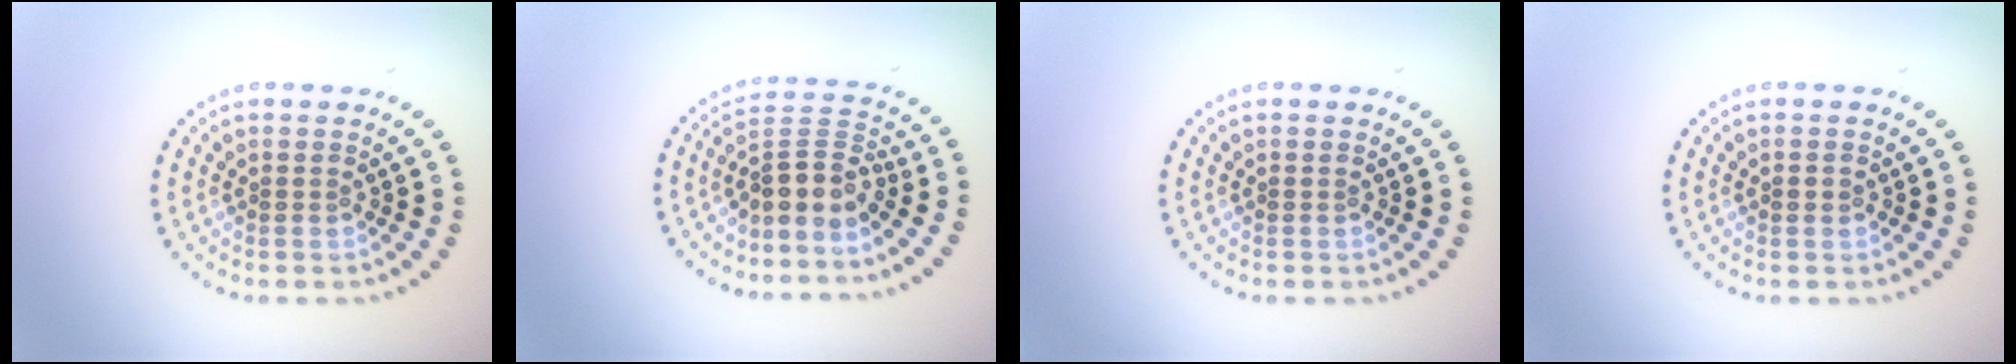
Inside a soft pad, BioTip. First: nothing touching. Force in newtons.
{"total": 3.6, "press": 2.6, "slide": 2.6}
{"total": 0.0}
{"total": 1.0, "press": 0.9, "slide": 0.1}